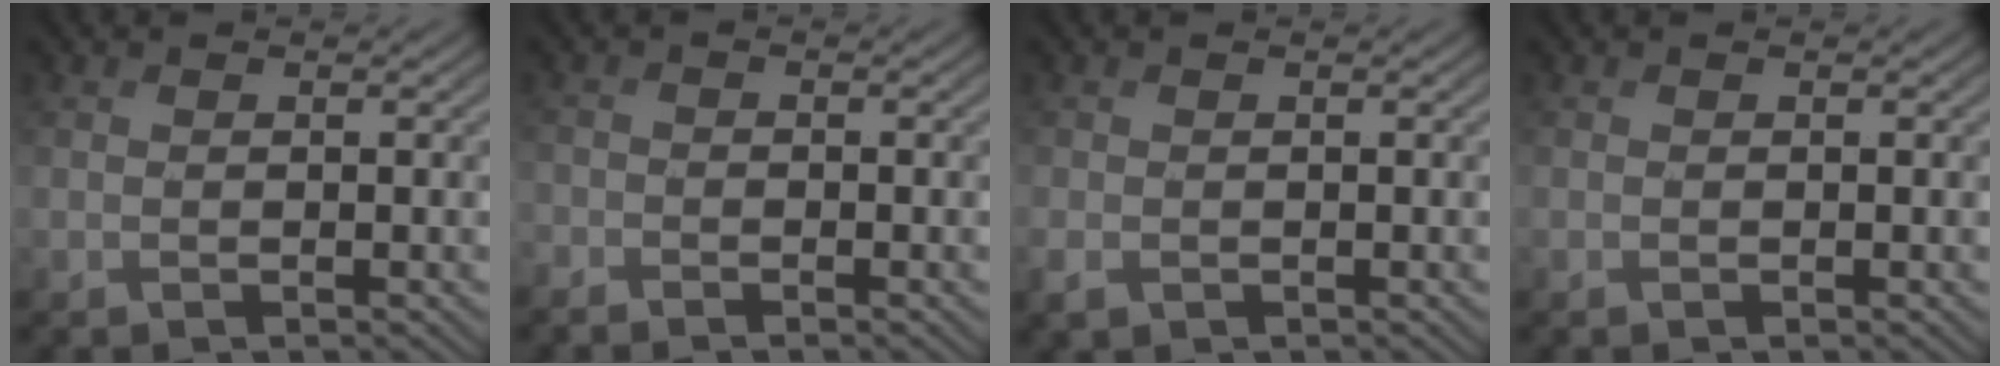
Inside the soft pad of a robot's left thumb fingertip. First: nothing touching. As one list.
[{"total": 1.9, "force": [-1.8, 0.7, 0.3], "torque": [-0.005, -0.007, -0.042]}, {"total": 2.0, "force": [-0.9, 1.5, 1.0], "torque": [-0.034, -0.011, -0.021]}, {"total": 0.0}]